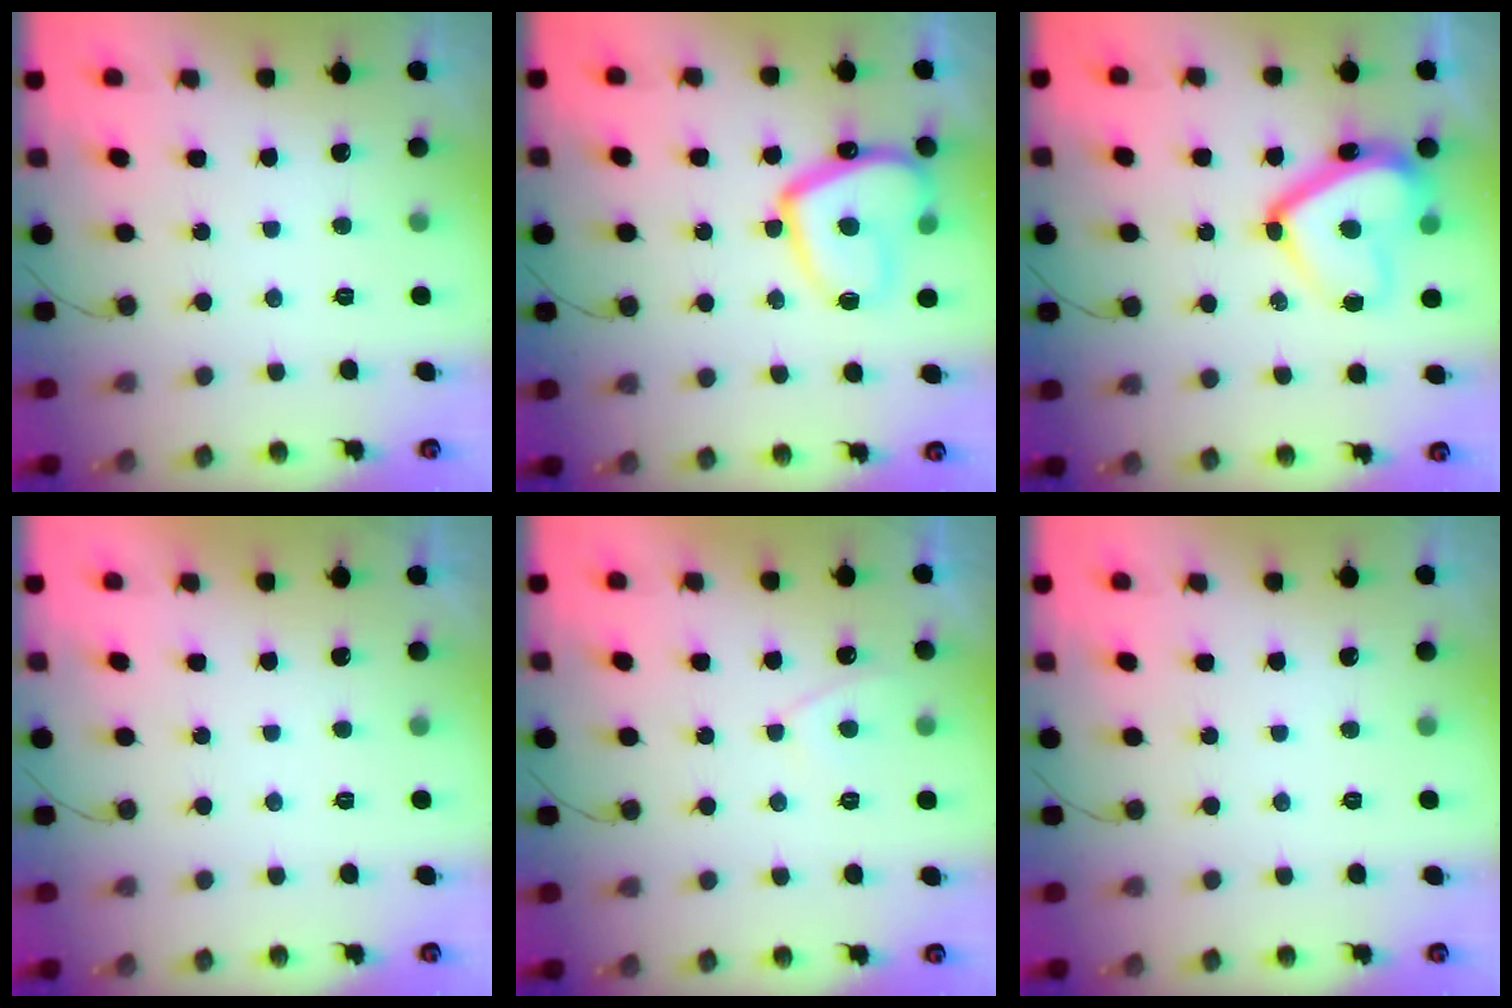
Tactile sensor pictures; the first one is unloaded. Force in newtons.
{"total": 15.0, "press": 14.9, "slide": 1.4}
{"total": 16.4, "press": 16.4, "slide": 1.4}
{"total": 2.3, "press": 2.3, "slide": 0.3}
{"total": 2.4, "press": 2.4, "slide": 0.5}
{"total": 0.0}